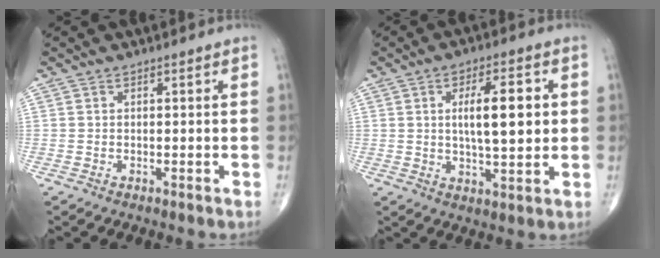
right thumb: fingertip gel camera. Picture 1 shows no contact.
{"total": 10.5, "force": [1.6, 3.6, 9.7], "torque": [-0.142, -0.004, 0.025]}